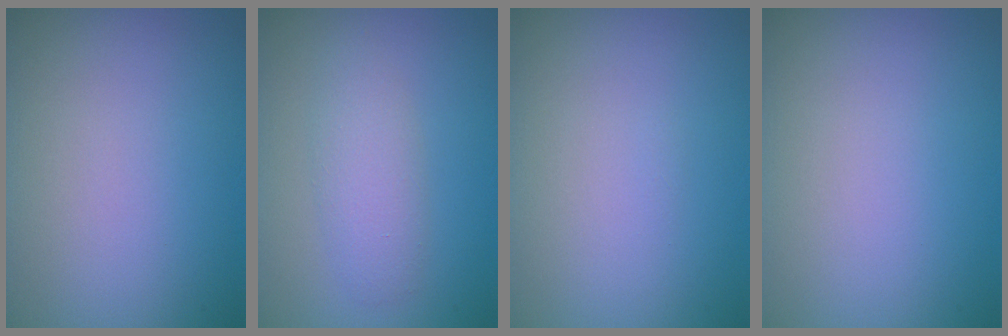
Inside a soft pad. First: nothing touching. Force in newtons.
{"total": 2.7, "press": 2.7, "slide": 0.2}
{"total": 0.0}
{"total": 0.0}